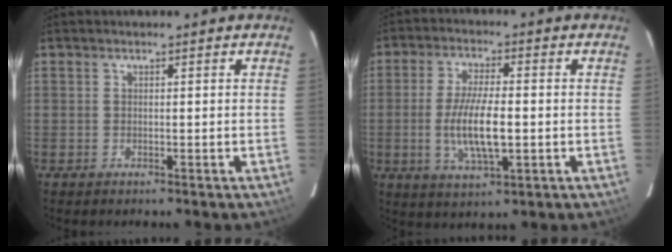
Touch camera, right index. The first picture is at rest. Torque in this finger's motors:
{"motor_torque": [0.85, -0.51, 0.56, 0.17]}